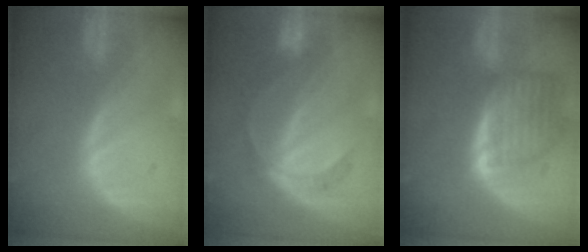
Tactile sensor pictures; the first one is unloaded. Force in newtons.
{"total": 5.3, "press": 5.0, "slide": 1.6}
{"total": 8.0, "press": 7.3, "slide": 3.3}